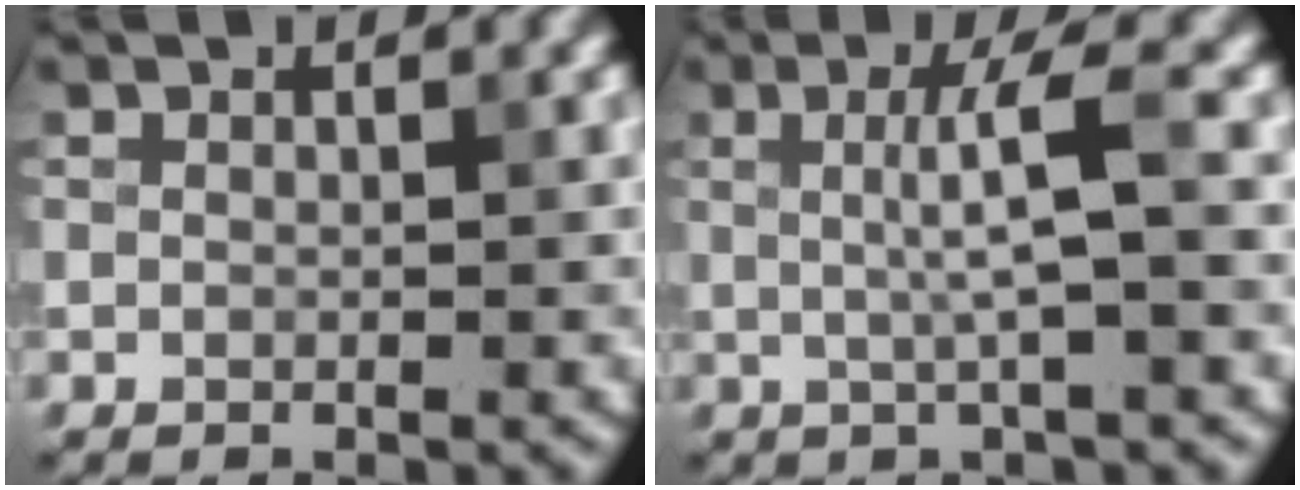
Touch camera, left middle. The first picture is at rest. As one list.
[{"total": 3.6, "force": [0.1, 0.2, 3.6], "torque": [-0.067, 0.008, 0.002]}]